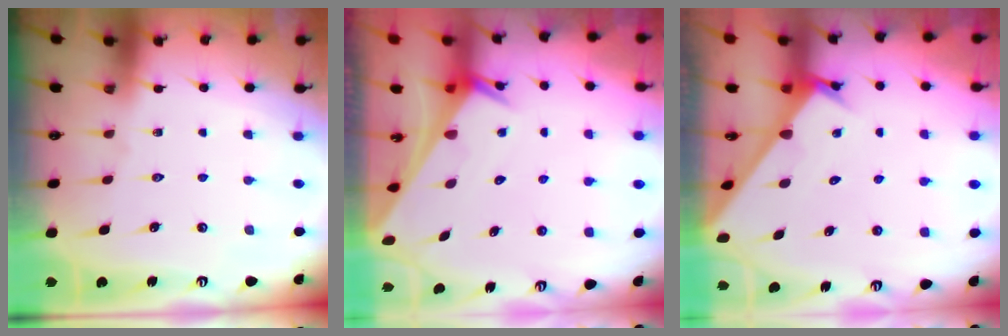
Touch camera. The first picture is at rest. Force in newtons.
{"total": 2.5, "press": 2.5, "slide": 0.1}
{"total": 2.8, "press": 2.8, "slide": 0.1}